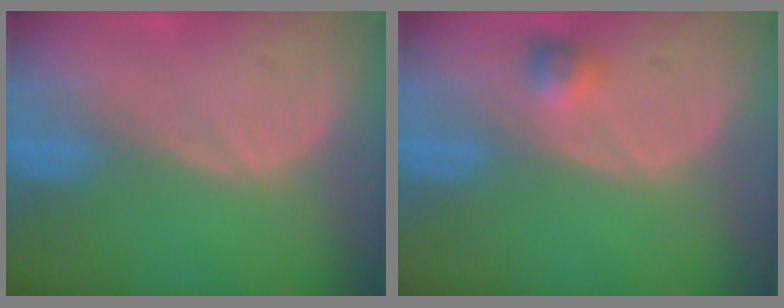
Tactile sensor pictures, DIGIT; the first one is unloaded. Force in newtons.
{"total": 2.6, "press": 2.4, "slide": 1.0}